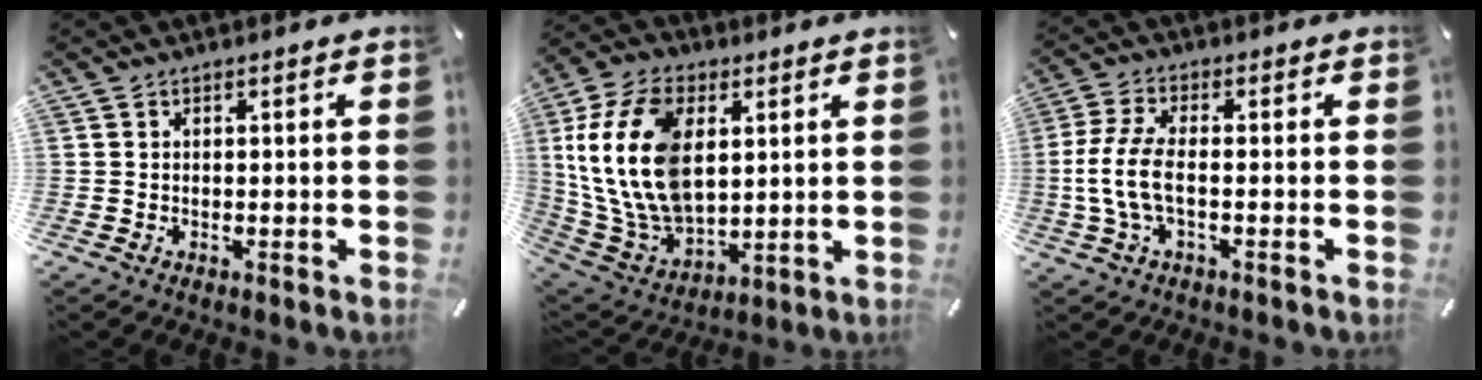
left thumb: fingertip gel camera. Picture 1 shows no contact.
{"total": 20.6, "force": [4.5, 13.6, 14.8], "torque": [-0.347, -0.002, 0.078]}
{"total": 9.0, "force": [-1.5, 3.9, 8.0], "torque": [-0.173, -0.008, -0.028]}